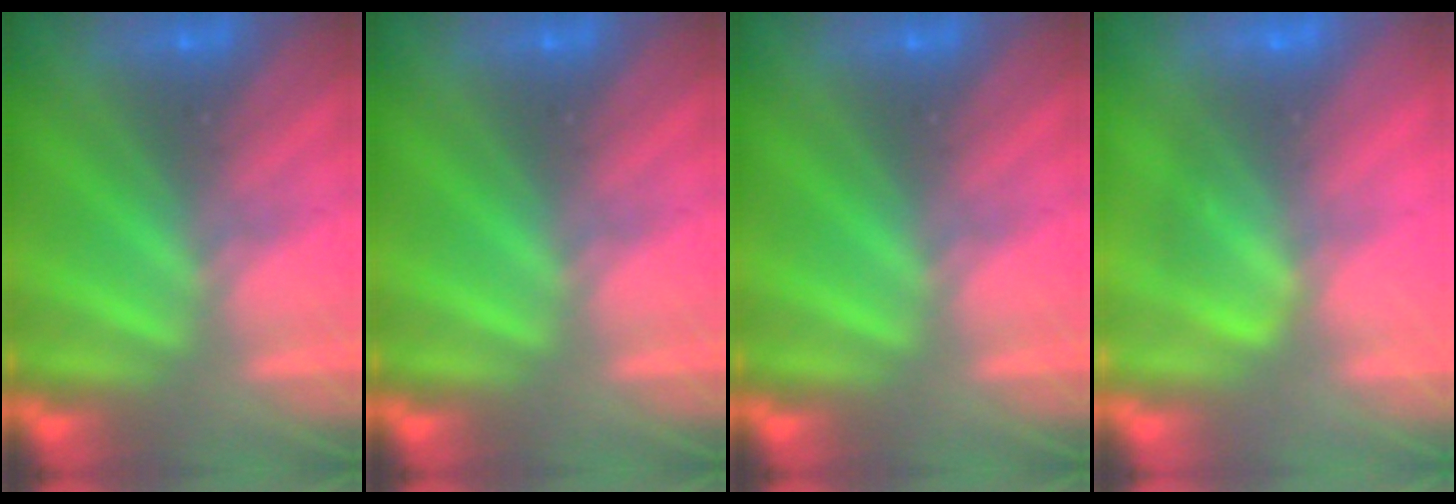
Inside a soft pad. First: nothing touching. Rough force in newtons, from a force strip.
{"total": 0.0}
{"total": 0.0}
{"total": 2.7}